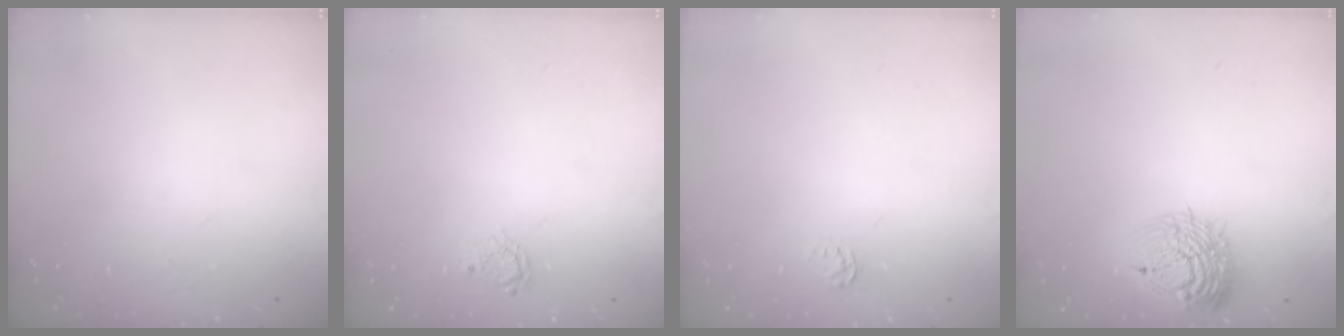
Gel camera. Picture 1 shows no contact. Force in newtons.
{"total": 3.9, "press": 3.9, "slide": 0.4}
{"total": 2.6, "press": 2.6, "slide": 0.4}
{"total": 14.0, "press": 13.9, "slide": 1.8}